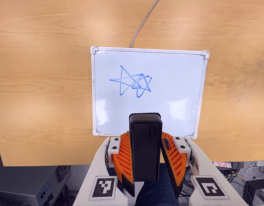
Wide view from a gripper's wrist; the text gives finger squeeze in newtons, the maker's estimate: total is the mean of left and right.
{"total": 5.6, "left": 5.1, "right": 6.1}